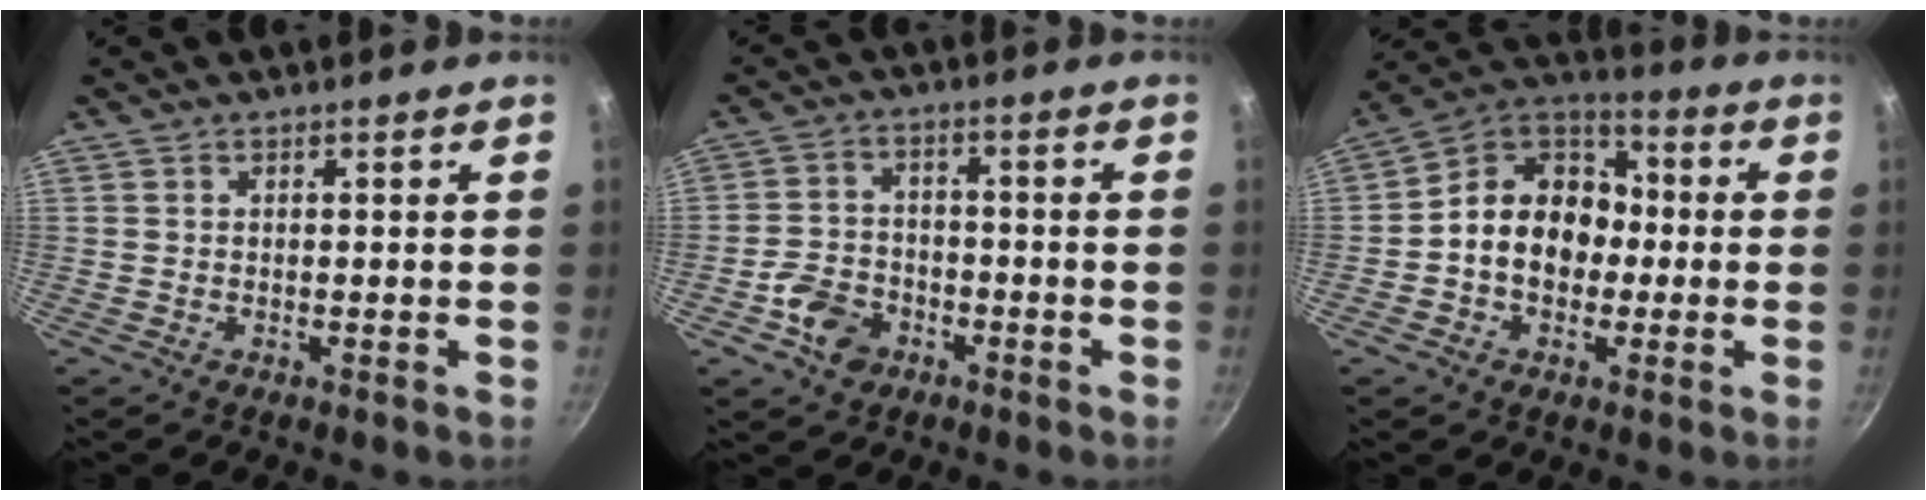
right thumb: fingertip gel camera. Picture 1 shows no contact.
{"total": 7.2, "force": [-3.5, 5.4, 3.3], "torque": [-0.050, 0.032, -0.068]}
{"total": 14.4, "force": [-1.2, 11.4, 8.6], "torque": [-0.093, 0.040, -0.041]}